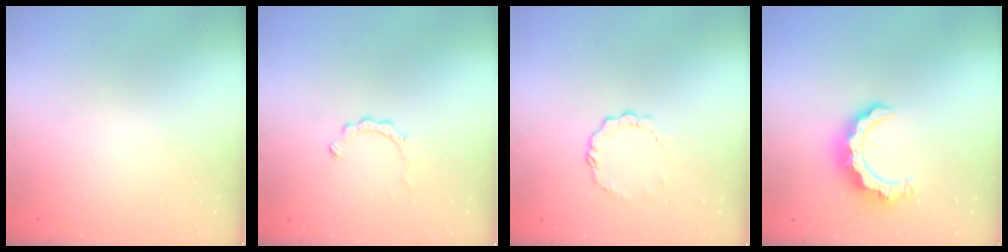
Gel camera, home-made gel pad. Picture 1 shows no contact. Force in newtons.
{"total": 2.7, "press": 2.6, "slide": 0.3}
{"total": 6.3, "press": 6.3, "slide": 0.5}
{"total": 9.5, "press": 9.4, "slide": 1.0}